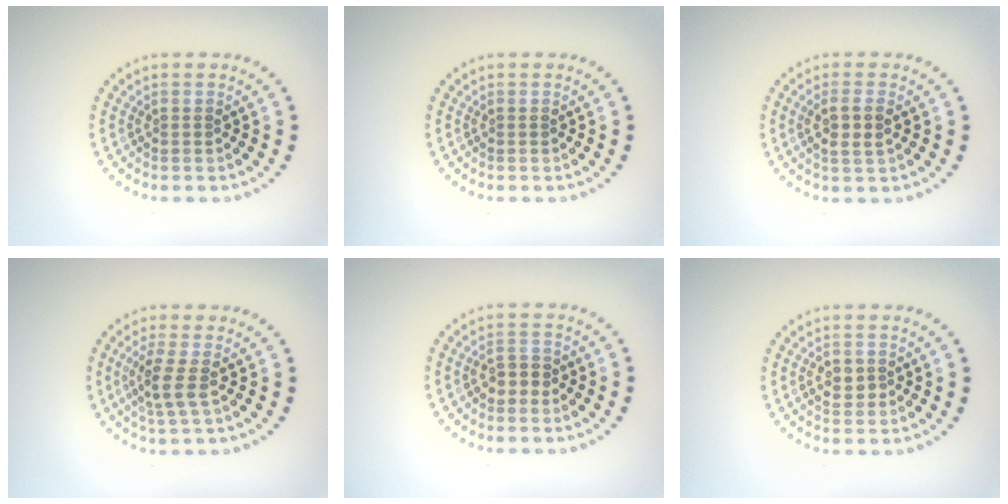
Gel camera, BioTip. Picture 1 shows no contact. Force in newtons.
{"total": 0.0}
{"total": 2.1, "press": 2.0, "slide": 0.8}
{"total": 2.6, "press": 2.1, "slide": 1.6}
{"total": 1.7, "press": 1.5, "slide": 0.7}
{"total": 1.7, "press": 1.7, "slide": 0.1}